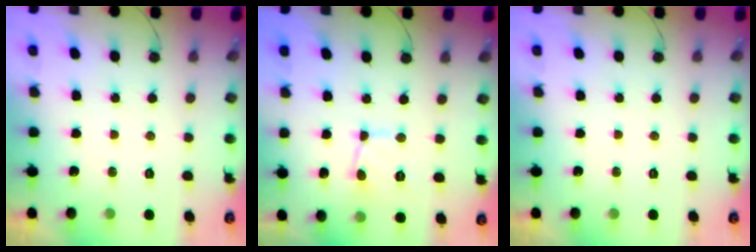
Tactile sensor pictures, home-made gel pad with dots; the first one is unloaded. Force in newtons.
{"total": 2.6, "press": 2.6, "slide": 0.2}
{"total": 0.0}